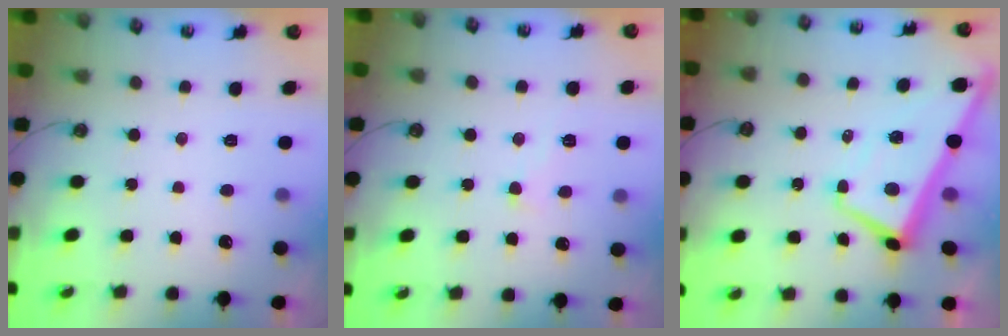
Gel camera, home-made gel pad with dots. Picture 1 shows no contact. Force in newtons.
{"total": 3.1, "press": 3.1, "slide": 0.6}
{"total": 5.2, "press": 5.2, "slide": 0.8}